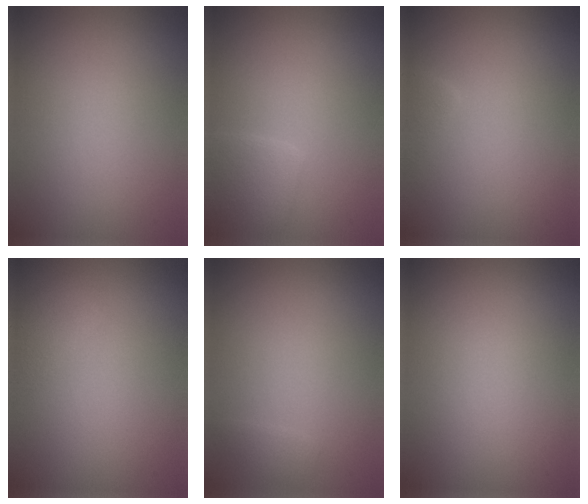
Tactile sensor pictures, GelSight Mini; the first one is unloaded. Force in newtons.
{"total": 1.9, "press": 1.9, "slide": 0.1}
{"total": 0.8, "press": 0.8, "slide": 0.0}
{"total": 1.6, "press": 1.6, "slide": 0.1}
{"total": 0.9, "press": 0.9, "slide": 0.0}
{"total": 0.0}